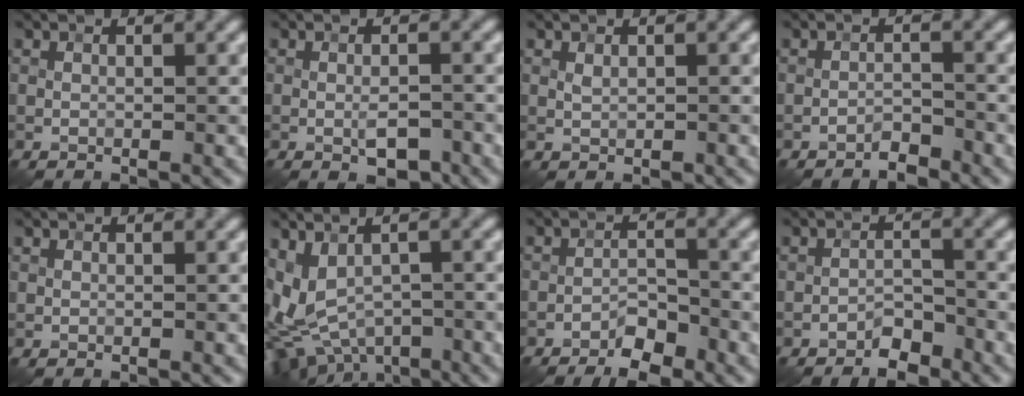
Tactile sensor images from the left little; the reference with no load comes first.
{"total": 2.3, "force": [-0.9, 0.9, 2.0], "torque": [-0.032, 0.000, -0.013]}
{"total": 0.7, "force": [0.1, 0.4, 0.6], "torque": [-0.011, -0.002, 0.004]}
{"total": 1.5, "force": [-1.4, 0.3, 0.5], "torque": [-0.006, 0.006, -0.027]}
{"total": 0.0}
{"total": 6.5, "force": [-2.2, 4.1, 4.5], "torque": [-0.078, -0.014, -0.036]}
{"total": 3.4, "force": [-2.5, 1.2, 1.9], "torque": [-0.027, 0.005, -0.049]}
{"total": 2.4, "force": [-2.0, 0.9, 1.0], "torque": [-0.011, 0.008, -0.037]}